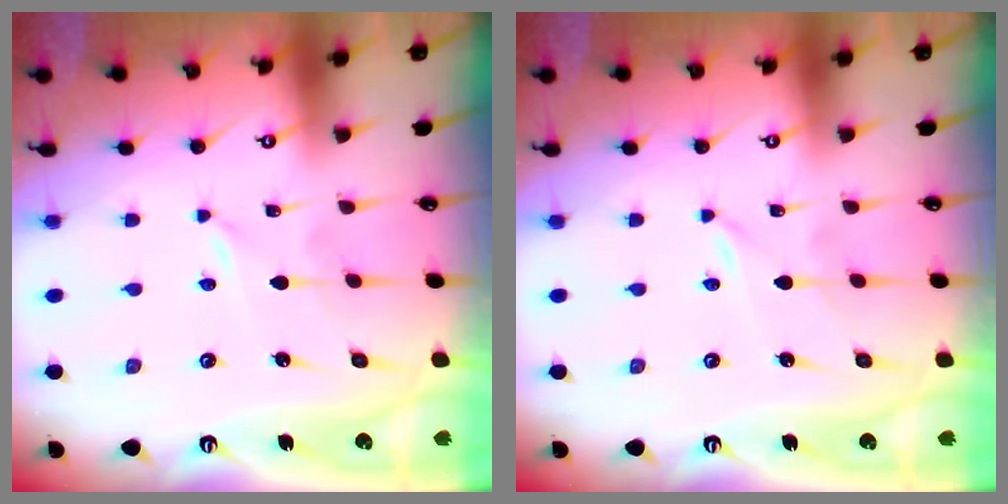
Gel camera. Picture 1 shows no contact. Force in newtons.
{"total": 0.0}